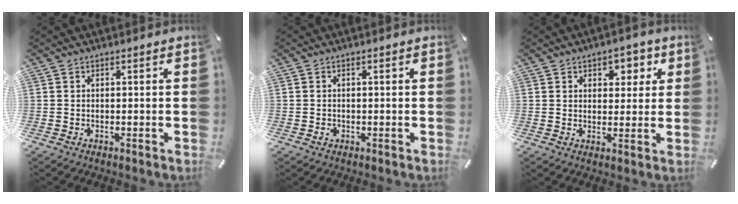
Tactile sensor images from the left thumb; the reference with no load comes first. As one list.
[{"total": 0.8, "force": [-0.2, 0.6, 0.5], "torque": [-0.009, 0.003, -0.005]}, {"total": 4.5, "force": [1.9, 3.6, 1.8], "torque": [0.003, -0.009, 0.021]}]